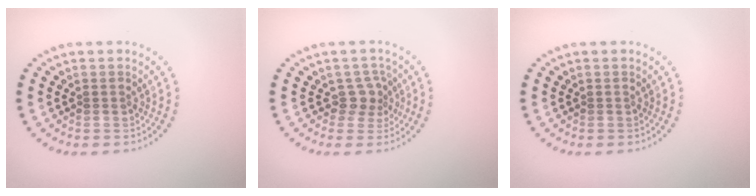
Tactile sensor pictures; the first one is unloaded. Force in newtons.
{"total": 2.1, "press": 1.6, "slide": 1.3}
{"total": 0.0}